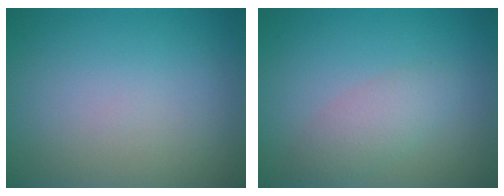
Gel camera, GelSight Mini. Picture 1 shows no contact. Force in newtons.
{"total": 2.6, "press": 2.6, "slide": 0.1}